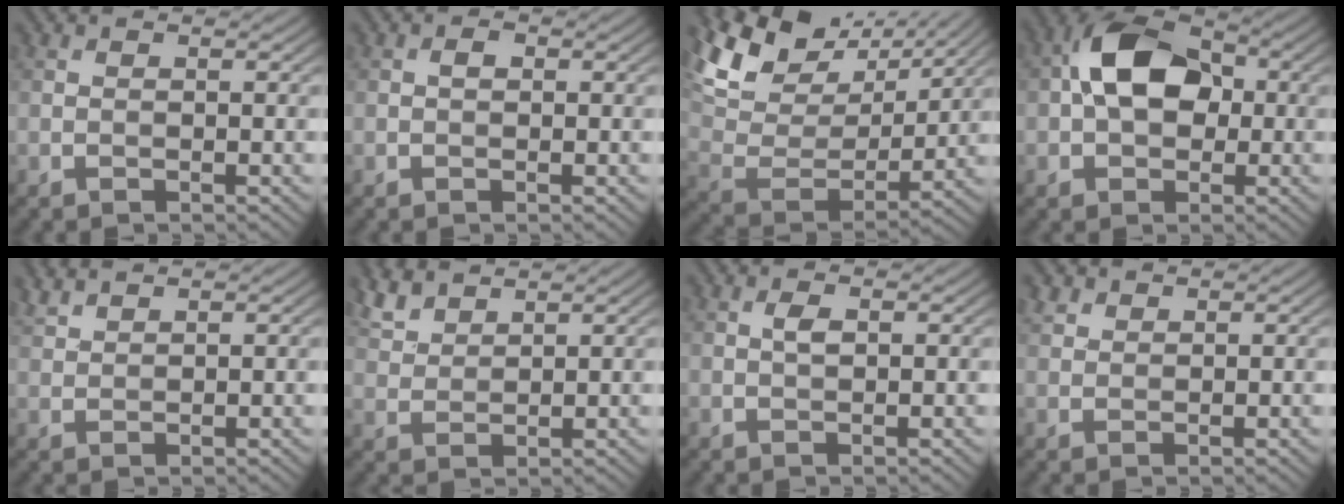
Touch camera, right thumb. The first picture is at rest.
{"total": 1.0, "force": [0.0, 0.6, 0.7], "torque": [-0.014, 0.003, -0.002]}
{"total": 14.4, "force": [9.5, 7.3, 7.9], "torque": [-0.201, 0.024, 0.167]}
{"total": 10.2, "force": [0.8, 6.8, 7.6], "torque": [-0.141, 0.021, -0.001]}
{"total": 2.1, "force": [1.9, 0.5, 0.8], "torque": [-0.023, 0.006, 0.047]}
{"total": 4.4, "force": [3.6, 1.4, 2.0], "torque": [-0.056, 0.011, 0.083]}
{"total": 1.5, "force": [0.4, 0.7, 1.2], "torque": [-0.025, 0.001, 0.007]}
{"total": 1.8, "force": [1.4, 1.1, 0.5], "torque": [-0.014, 0.005, 0.031]}